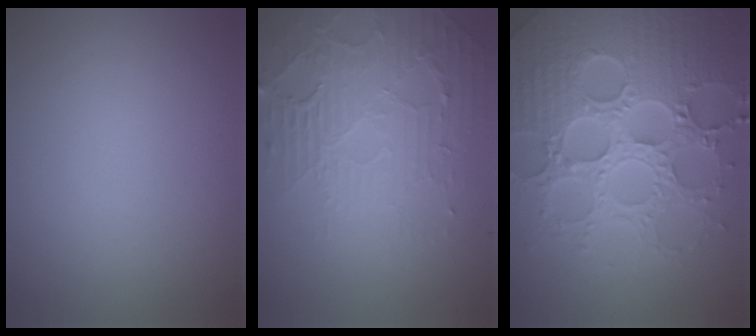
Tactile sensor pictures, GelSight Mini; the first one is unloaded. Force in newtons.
{"total": 5.7, "press": 3.4, "slide": 4.6}
{"total": 8.0, "press": 7.8, "slide": 1.7}